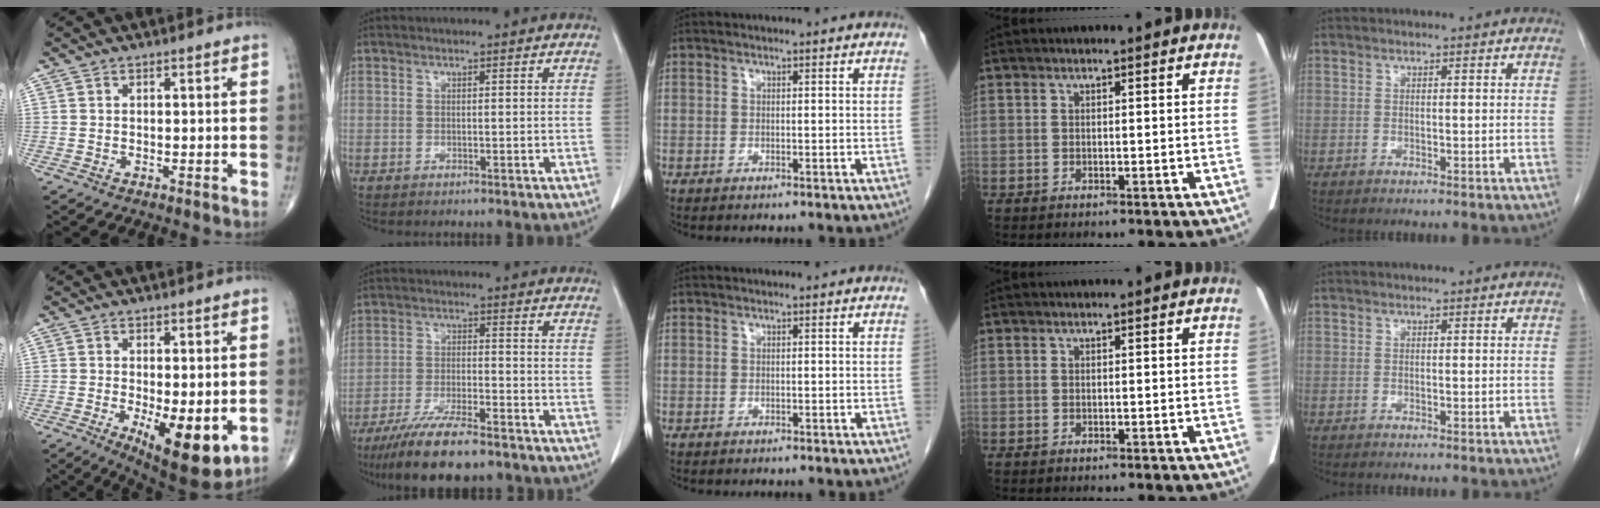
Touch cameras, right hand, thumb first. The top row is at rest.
{"thumb": {"total": 12.4, "force": [-3.0, 4.6, 11.1], "torque": [-0.154, -0.026, -0.031]}, "index": {"total": 12.1, "force": [-9.7, 2.0, 6.9], "torque": [-0.117, -0.026, -0.161]}}